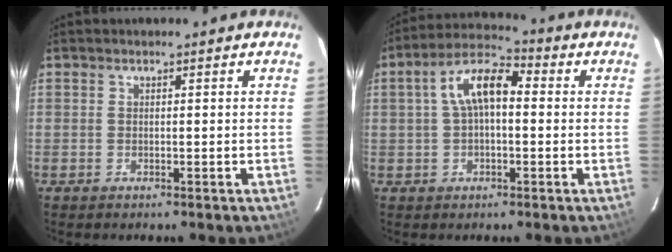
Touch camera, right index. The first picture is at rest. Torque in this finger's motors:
{"motor_torque": [0.28, 0.01, 0.28, 0.12]}